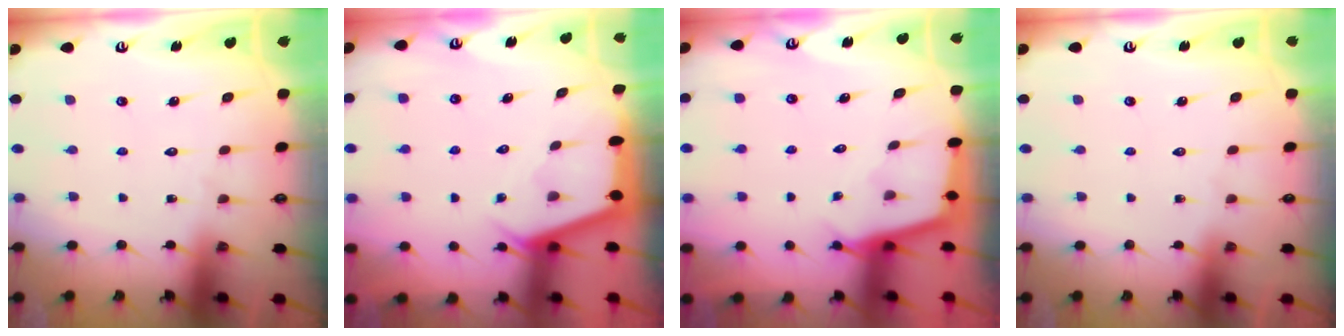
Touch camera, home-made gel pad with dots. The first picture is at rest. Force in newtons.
{"total": 2.9, "press": 2.9, "slide": 0.3}
{"total": 2.5, "press": 2.5, "slide": 0.2}
{"total": 0.0}